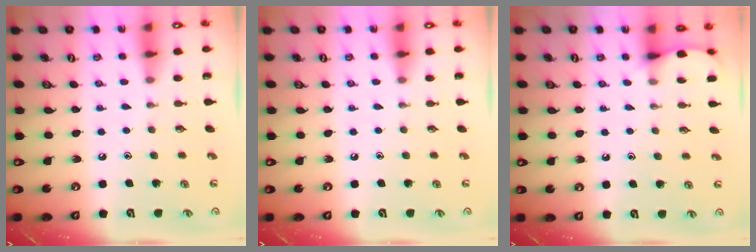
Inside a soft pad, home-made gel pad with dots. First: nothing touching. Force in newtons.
{"total": 0.0}
{"total": 3.5, "press": 3.5, "slide": 0.5}